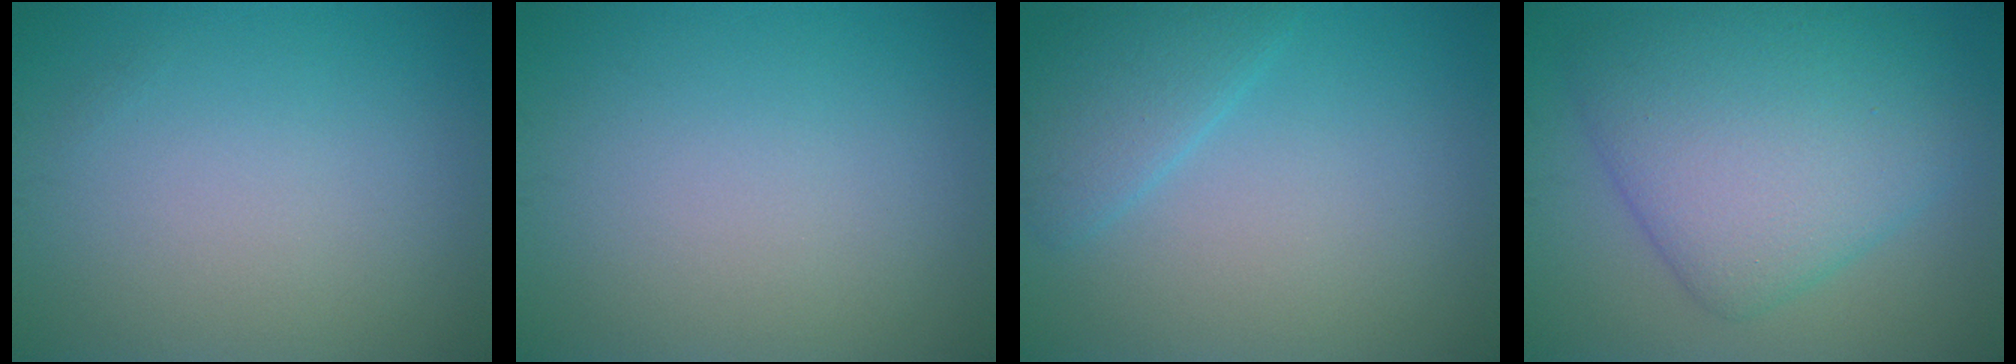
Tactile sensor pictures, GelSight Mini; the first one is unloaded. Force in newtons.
{"total": 0.0}
{"total": 2.8, "press": 2.8, "slide": 0.1}
{"total": 9.0, "press": 9.0, "slide": 0.1}